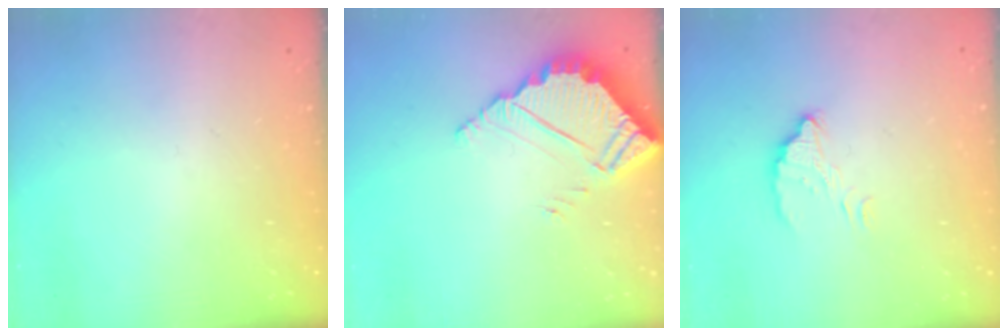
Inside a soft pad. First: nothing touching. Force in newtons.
{"total": 5.8, "press": 5.8, "slide": 0.1}
{"total": 4.0, "press": 4.0, "slide": 0.1}